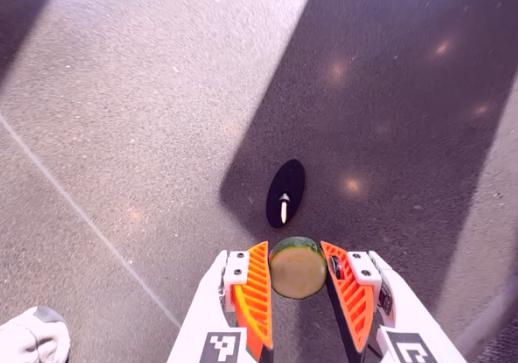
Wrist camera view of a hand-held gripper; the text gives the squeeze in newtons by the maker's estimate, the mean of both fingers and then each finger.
{"total": 8.5, "left": 8.2, "right": 8.8}